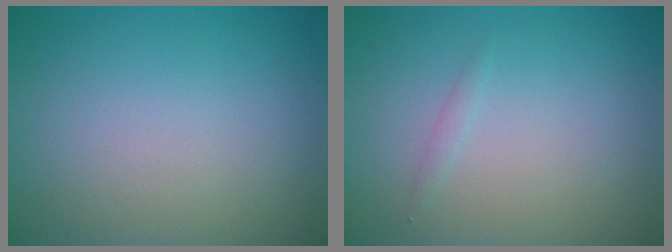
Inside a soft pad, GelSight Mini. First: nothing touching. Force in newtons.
{"total": 0.5, "press": 0.5, "slide": 0.0}